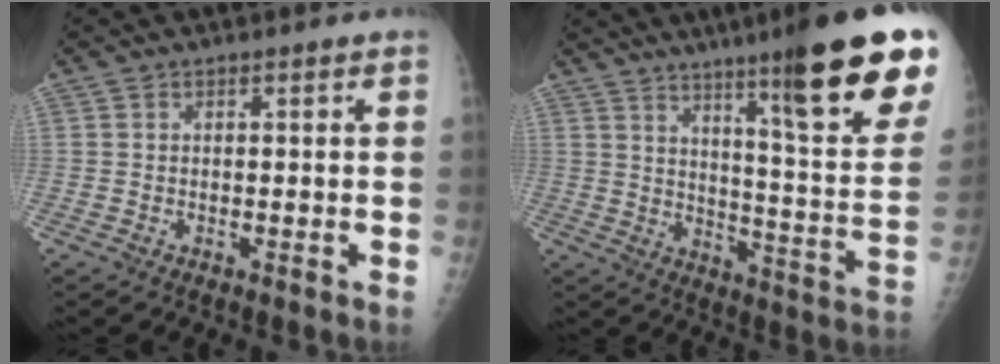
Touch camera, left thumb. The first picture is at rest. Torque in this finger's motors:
{"motor_torque": [2.72, 2.29, 1.34, -1.44, 0.32]}